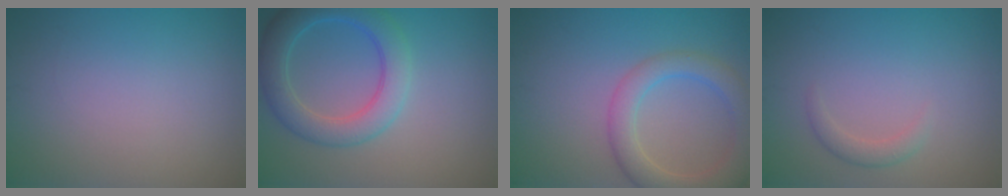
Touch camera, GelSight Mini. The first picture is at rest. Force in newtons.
{"total": 5.2, "press": 5.2, "slide": 0.2}
{"total": 5.0, "press": 5.0, "slide": 0.3}
{"total": 1.4, "press": 1.4, "slide": 0.1}